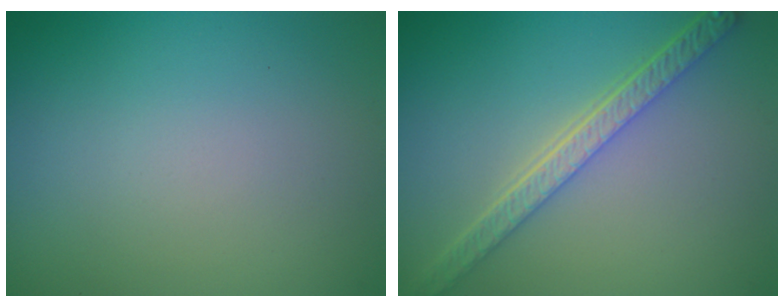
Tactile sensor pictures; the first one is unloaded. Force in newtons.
{"total": 4.8, "press": 3.8, "slide": 3.0}